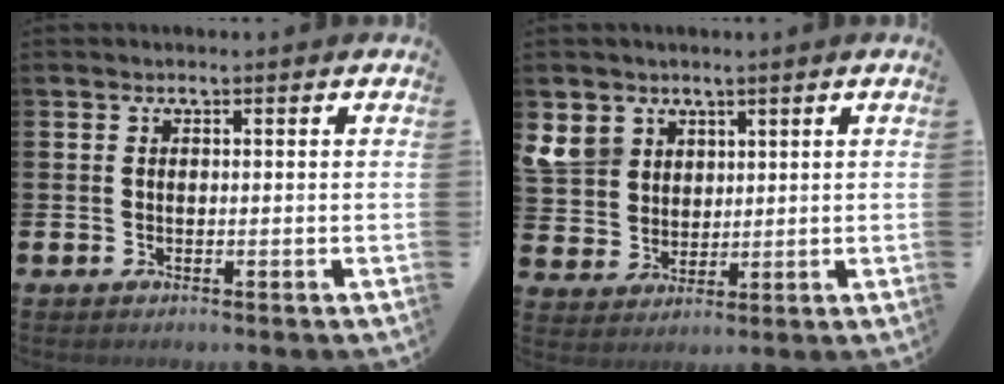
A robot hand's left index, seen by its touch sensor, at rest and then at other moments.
{"total": 6.4, "force": [3.9, 5.0, 1.0], "torque": [-0.042, -0.003, 0.075]}